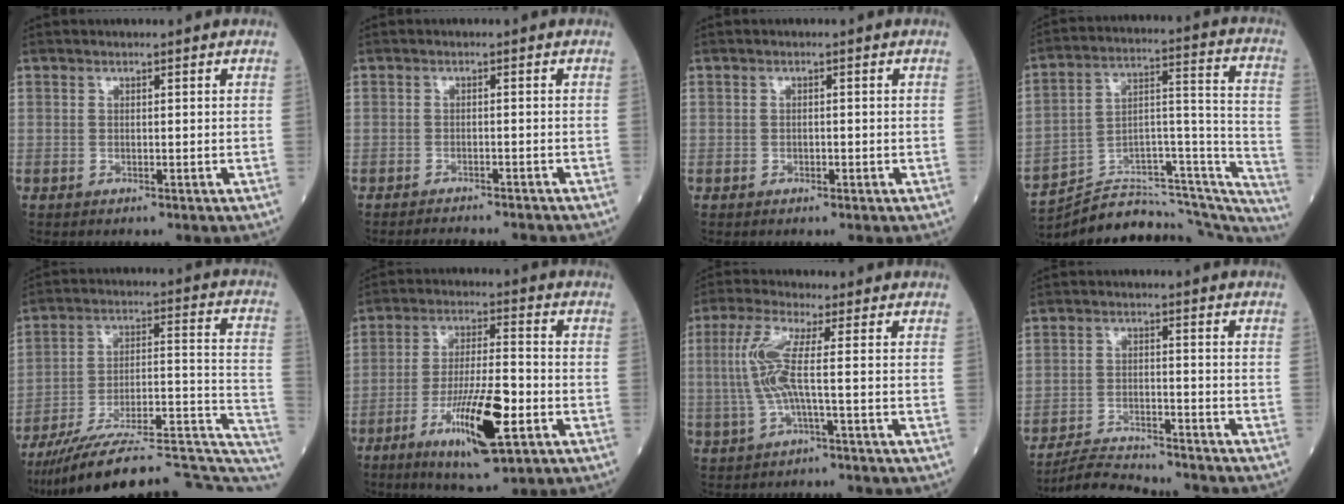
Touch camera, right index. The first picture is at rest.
{"total": 6.3, "force": [-6.1, 0.6, 1.6], "torque": [-0.016, -0.008, -0.077]}
{"total": 0.7, "force": [-0.3, 0.5, 0.4], "torque": [-0.005, 0.003, -0.002]}
{"total": 29.6, "force": [-27.7, 6.4, 8.1], "torque": [-0.091, 0.046, -0.375]}
{"total": 24.2, "force": [-18.7, 4.7, 14.6], "torque": [-0.162, 0.034, -0.273]}
{"total": 12.6, "force": [-5.1, 2.0, 11.4], "torque": [-0.209, -0.014, -0.082]}
{"total": 6.2, "force": [0.0, 0.2, 6.2], "torque": [-0.145, 0.013, 0.000]}
{"total": 10.1, "force": [-9.8, 0.5, 2.5], "torque": [-0.036, -0.002, -0.161]}